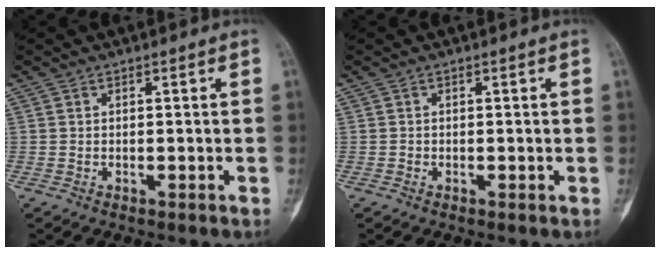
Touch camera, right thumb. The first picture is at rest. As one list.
[{"total": 0.0}]